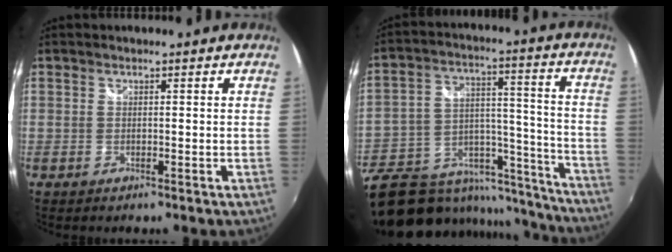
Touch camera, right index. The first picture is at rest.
{"total": 27.3, "force": [-17.3, 15.3, 14.5], "torque": [-0.272, 0.030, -0.214]}